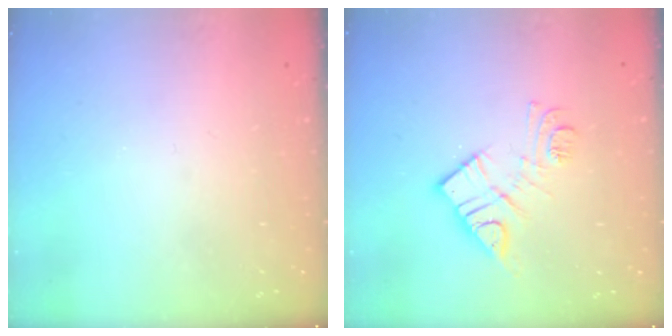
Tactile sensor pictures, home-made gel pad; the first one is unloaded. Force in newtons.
{"total": 11.3, "press": 11.3, "slide": 0.3}